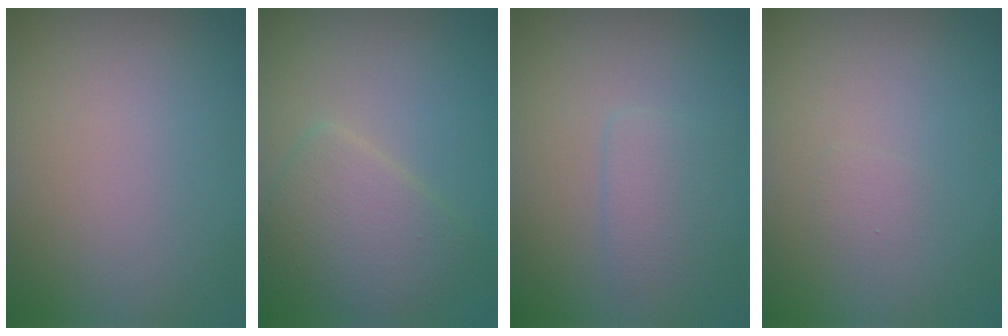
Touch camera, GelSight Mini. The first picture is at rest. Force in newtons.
{"total": 4.0, "press": 4.0, "slide": 0.2}
{"total": 1.6, "press": 1.6, "slide": 0.0}
{"total": 0.6, "press": 0.6, "slide": 0.1}